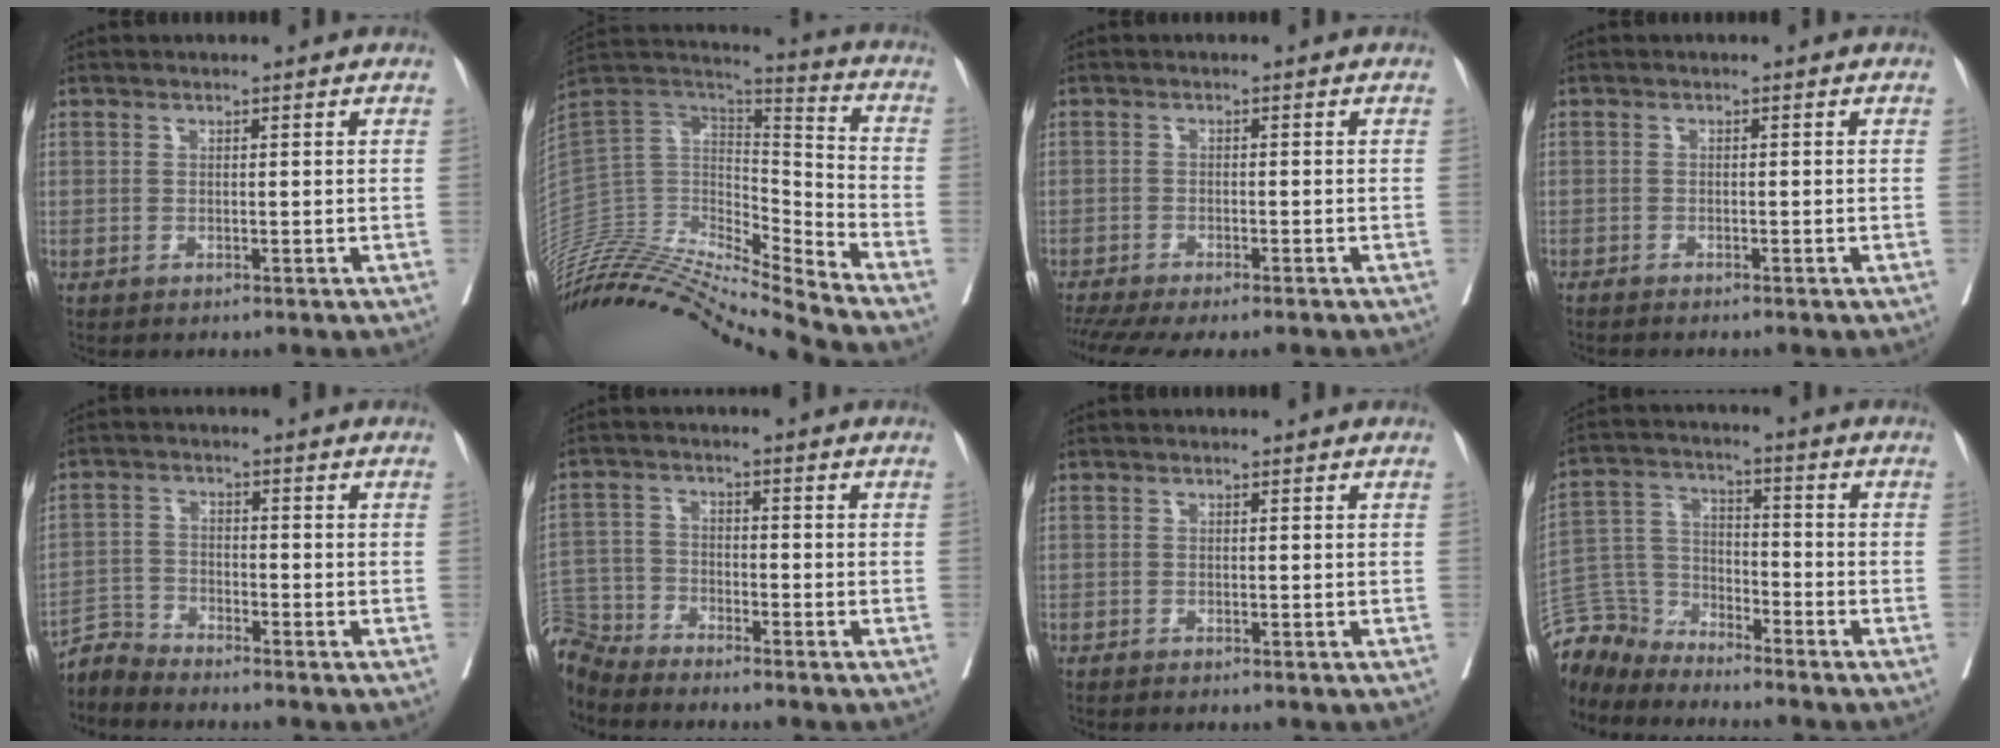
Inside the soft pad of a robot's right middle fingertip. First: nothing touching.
{"total": 28.6, "force": [-26.5, 0.8, 10.7], "torque": [-0.231, -0.016, -0.454]}
{"total": 10.7, "force": [-9.0, 1.6, 5.5], "torque": [-0.082, -0.008, -0.131]}
{"total": 2.3, "force": [-2.0, -0.2, 1.0], "torque": [-0.014, -0.001, -0.029]}
{"total": 3.7, "force": [-3.5, -0.5, -1.0], "torque": [0.021, -0.011, -0.073]}
{"total": 6.7, "force": [-6.7, 0.7, -0.2], "torque": [-0.002, -0.001, -0.138]}
{"total": 0.9, "force": [-0.8, -0.3, 0.3], "torque": [-0.005, 0.000, -0.014]}
{"total": 8.7, "force": [-8.6, 1.4, -0.3], "torque": [-0.001, 0.019, -0.178]}